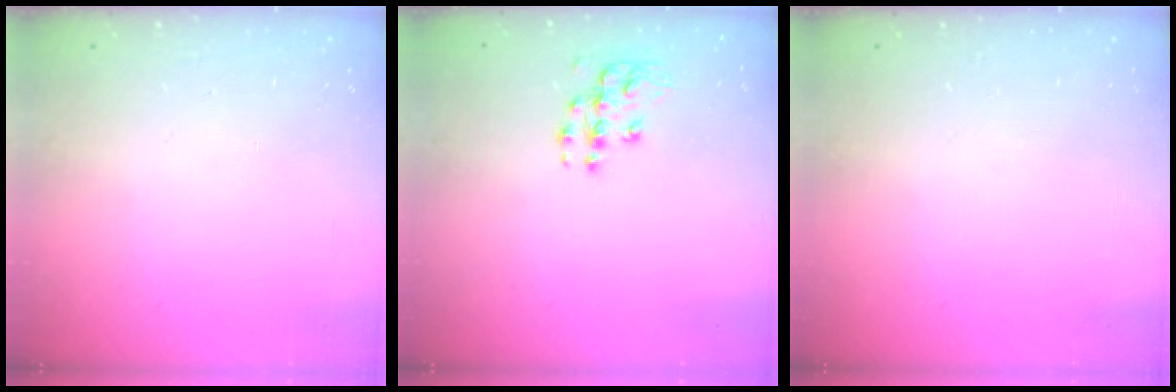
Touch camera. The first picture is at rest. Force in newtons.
{"total": 8.9, "press": 8.8, "slide": 0.6}
{"total": 0.0}